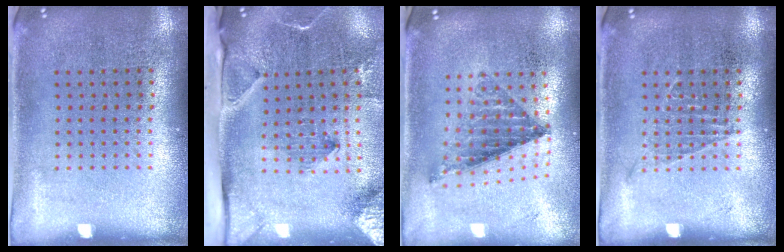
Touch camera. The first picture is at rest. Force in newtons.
{"total": 3.3, "press": 2.3, "slide": 2.3}
{"total": 0.9, "press": 0.9, "slide": 0.0}
{"total": 0.7, "press": 0.7, "slide": 0.1}